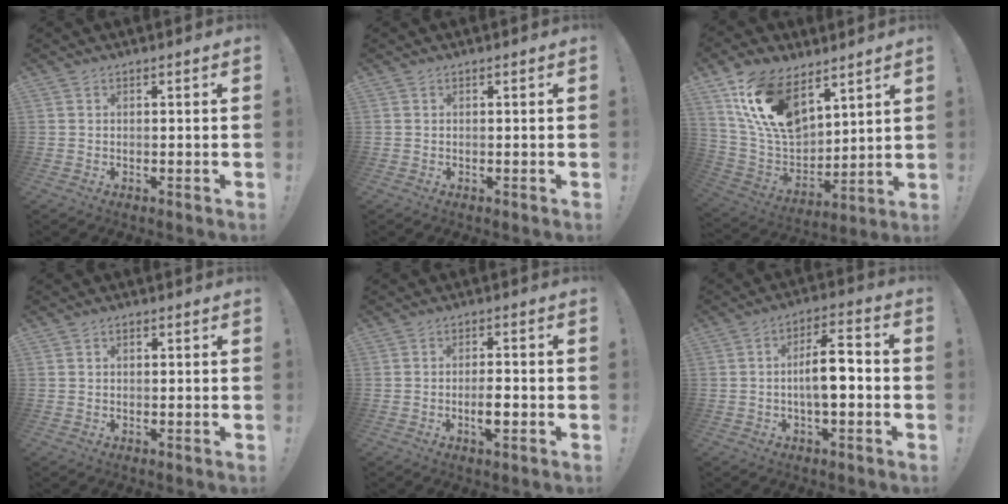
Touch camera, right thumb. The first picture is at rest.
{"total": 0.0}
{"total": 19.0, "force": [10.8, 11.0, 11.1], "torque": [-0.225, -0.060, 0.203]}
{"total": 0.9, "force": [0.4, 0.7, 0.5], "torque": [-0.005, 0.002, 0.006]}
{"total": 4.6, "force": [-1.6, 1.2, 4.2], "torque": [-0.064, -0.001, -0.029]}
{"total": 10.0, "force": [-1.5, 3.4, 9.3], "torque": [-0.153, 0.009, -0.033]}